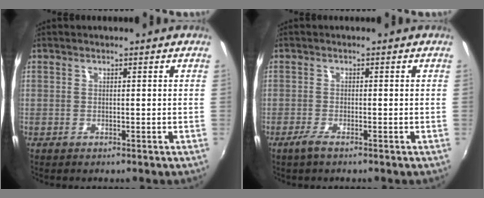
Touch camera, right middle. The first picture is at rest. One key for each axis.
{"total": 2.1, "fx": -1.6, "fy": 0.2, "fz": 1.4, "tx": -0.035, "ty": -0.006, "tz": -0.033}